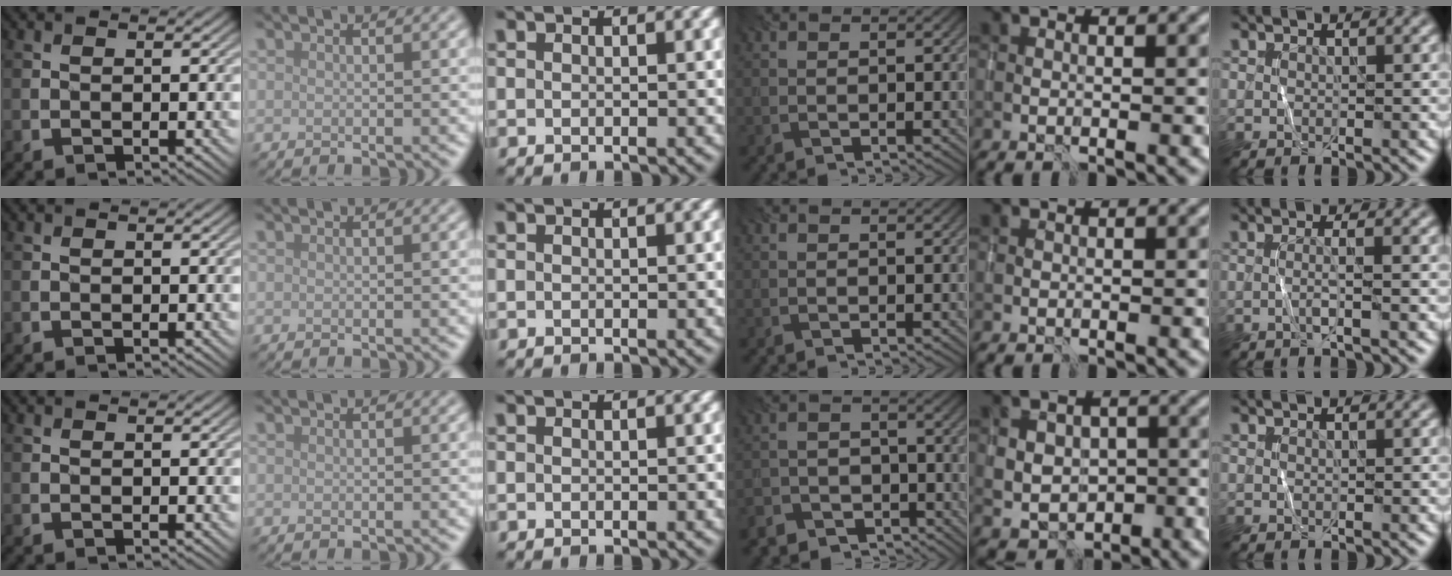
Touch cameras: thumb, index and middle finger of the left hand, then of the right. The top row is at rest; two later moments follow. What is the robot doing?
{"motion": "wrap", "object": "sponge"}